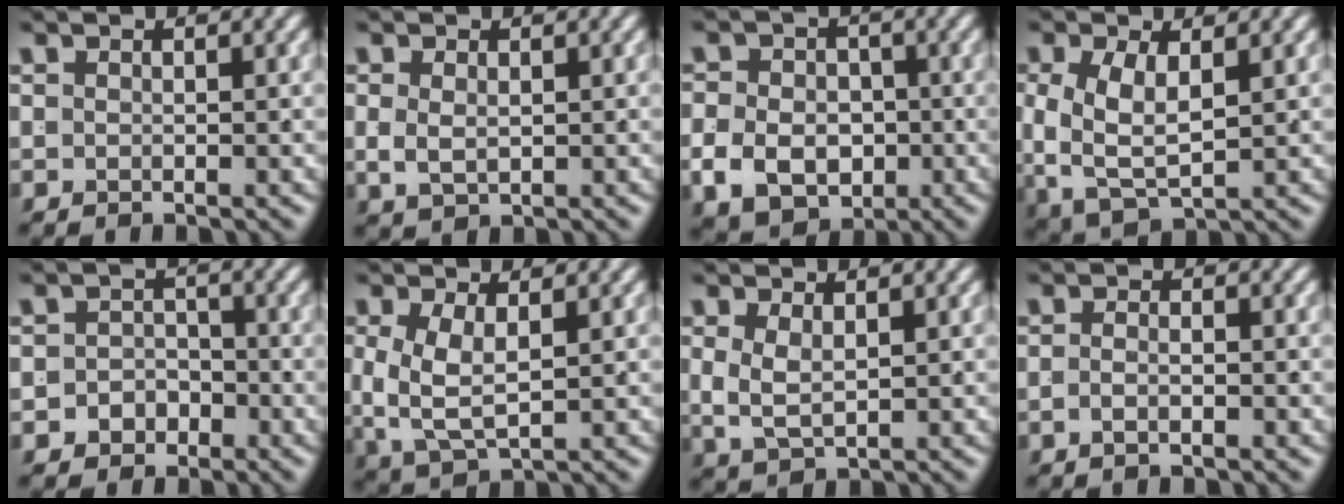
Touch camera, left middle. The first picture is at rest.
{"total": 1.8, "force": [0.3, 1.2, 1.3], "torque": [-0.032, -0.007, 0.017]}
{"total": 6.5, "force": [-2.2, 5.2, 3.2], "torque": [-0.047, -0.024, -0.026]}
{"total": 6.2, "force": [-0.3, 4.4, 4.3], "torque": [-0.101, -0.022, 0.011]}
{"total": 4.2, "force": [-1.9, 3.6, 0.9], "torque": [-0.010, -0.006, -0.035]}
{"total": 5.1, "force": [-0.4, 3.5, 3.7], "torque": [-0.089, -0.019, 0.011]}
{"total": 3.9, "force": [0.3, 3.0, 2.5], "torque": [-0.064, -0.008, 0.013]}
{"total": 1.6, "force": [-1.0, 0.3, 1.2], "torque": [-0.020, 0.004, -0.020]}